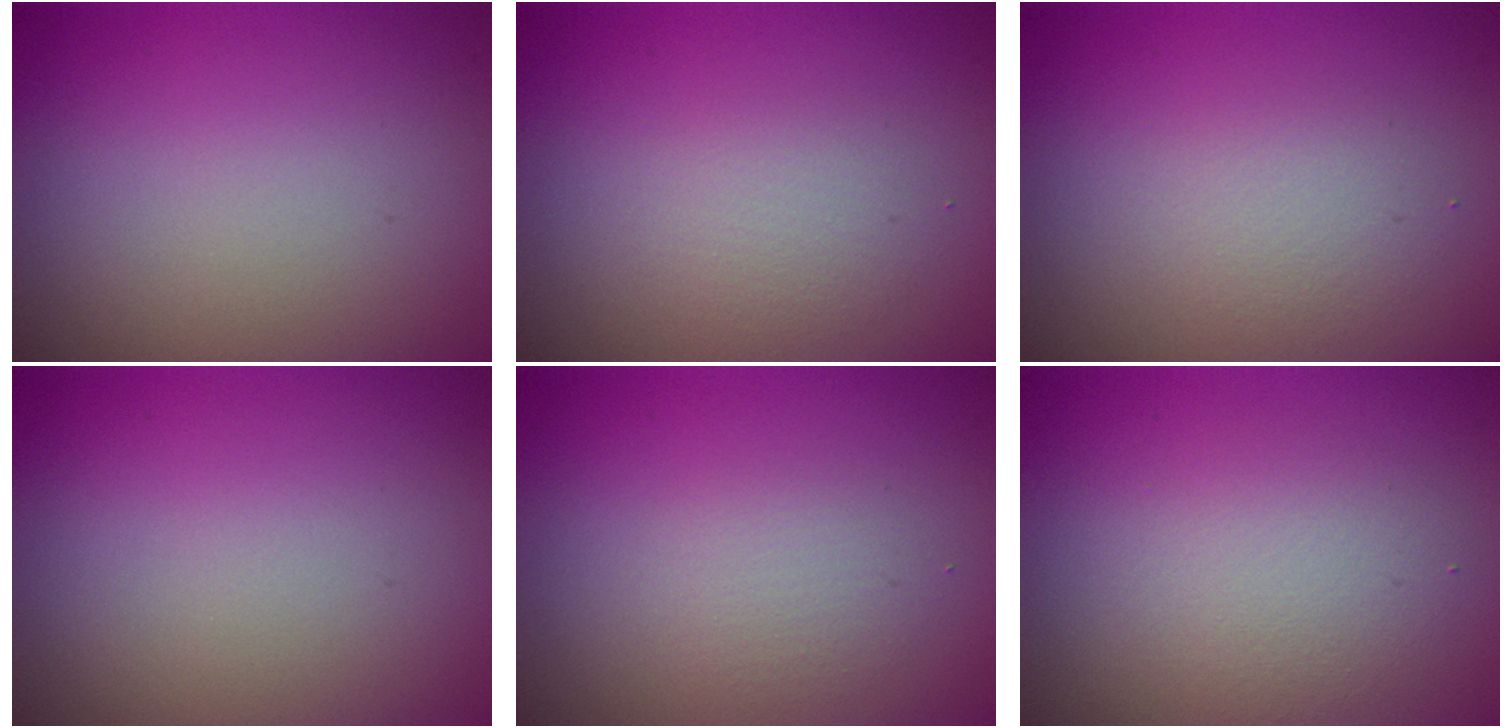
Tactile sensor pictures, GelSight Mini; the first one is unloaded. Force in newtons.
{"total": 1.7, "press": 1.7, "slide": 0.1}
{"total": 2.0, "press": 2.0, "slide": 0.2}
{"total": 0.0}
{"total": 1.4, "press": 1.4, "slide": 0.0}
{"total": 2.9, "press": 2.8, "slide": 0.2}